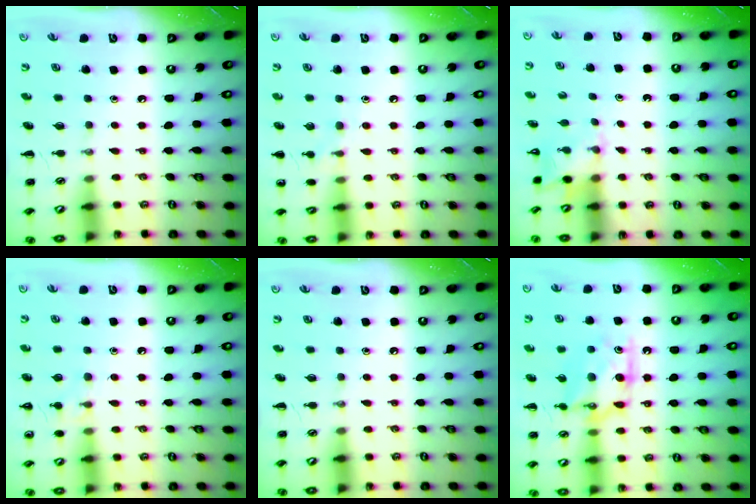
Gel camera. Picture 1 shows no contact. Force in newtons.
{"total": 5.6, "press": 5.4, "slide": 1.8}
{"total": 3.1, "press": 3.0, "slide": 0.8}
{"total": 8.1, "press": 7.8, "slide": 2.1}
{"total": 0.0}
{"total": 11.9, "press": 11.9, "slide": 0.5}